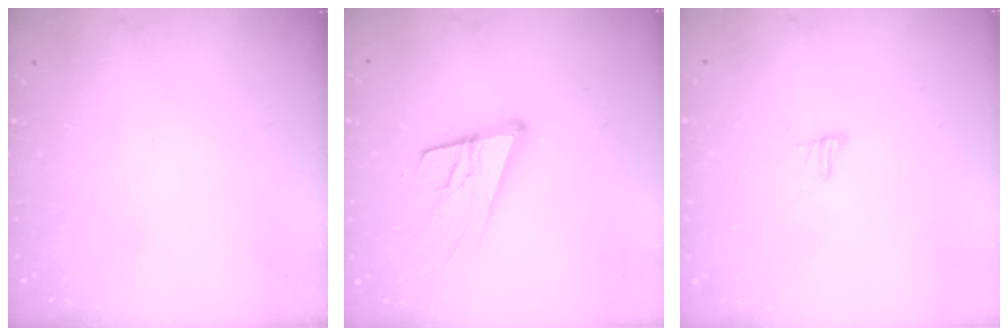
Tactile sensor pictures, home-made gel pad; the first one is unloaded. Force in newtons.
{"total": 18.2, "press": 17.7, "slide": 4.2}
{"total": 7.4, "press": 7.4, "slide": 0.8}